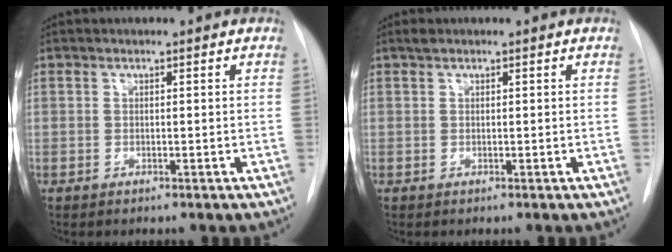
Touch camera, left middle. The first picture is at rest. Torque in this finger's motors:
{"motor_torque": [0.17, -0.05, -0.06, 0.01]}